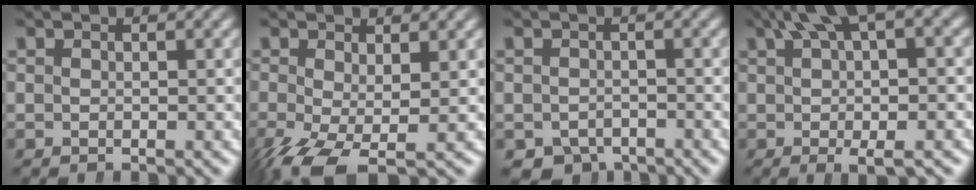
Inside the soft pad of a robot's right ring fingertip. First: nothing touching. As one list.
[{"total": 4.7, "force": [-2.6, 2.1, 3.2], "torque": [-0.083, -0.049, -0.018]}, {"total": 4.9, "force": [-3.8, 2.9, 1.0], "torque": [-0.019, -0.027, -0.053]}, {"total": 5.6, "force": [1.4, 0.9, 5.3], "torque": [-0.080, 0.012, 0.021]}]